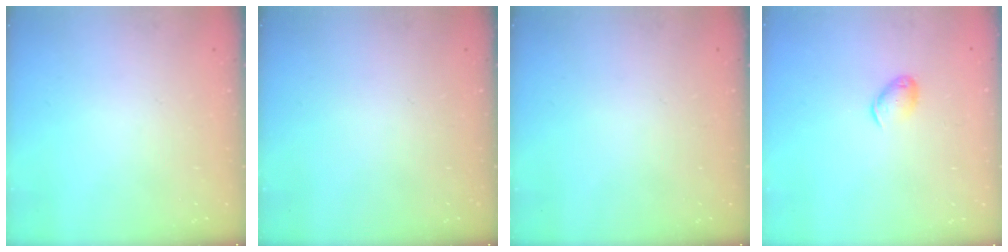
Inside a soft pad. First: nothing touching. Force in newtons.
{"total": 0.0}
{"total": 0.0}
{"total": 6.4, "press": 6.3, "slide": 1.1}